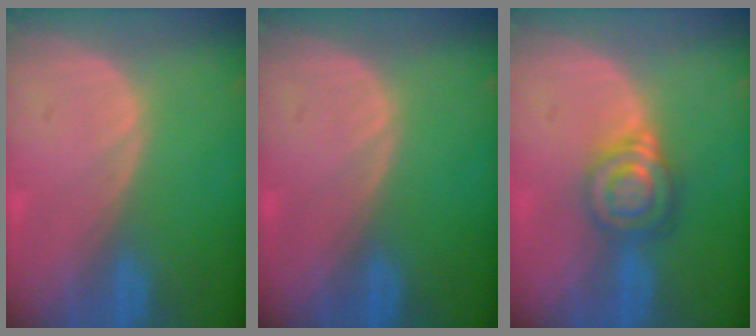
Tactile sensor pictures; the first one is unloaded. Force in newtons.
{"total": 0.0}
{"total": 6.7, "press": 5.7, "slide": 3.4}